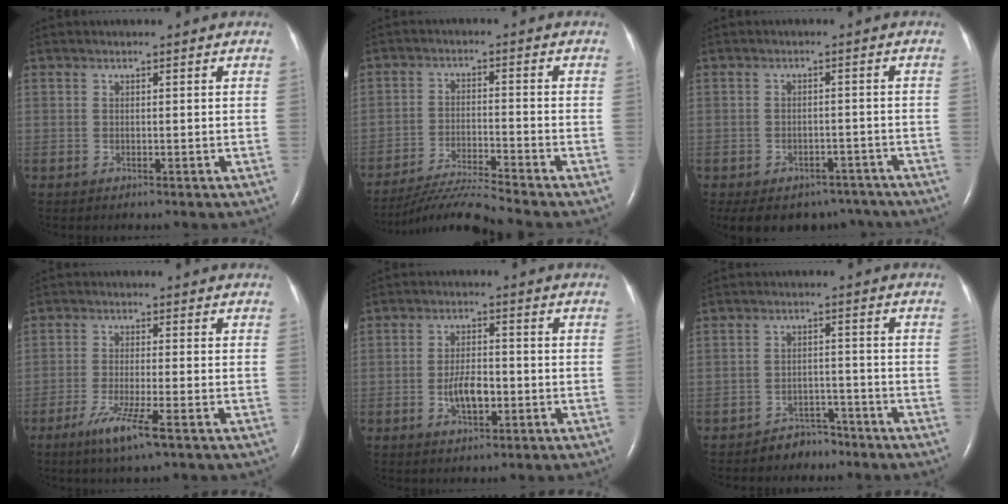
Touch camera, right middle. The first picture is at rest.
{"total": 8.3, "force": [-7.6, -2.5, 2.2], "torque": [-0.037, -0.019, -0.142]}
{"total": 12.5, "force": [-9.6, 7.0, 3.8], "torque": [-0.080, 0.009, -0.111]}
{"total": 6.1, "force": [-3.4, -0.1, 5.1], "torque": [-0.102, -0.017, -0.063]}
{"total": 5.1, "force": [-1.4, 2.1, 4.4], "torque": [-0.084, 0.003, -0.023]}
{"total": 3.7, "force": [-3.1, 2.0, 0.2], "torque": [-0.005, 0.009, -0.044]}